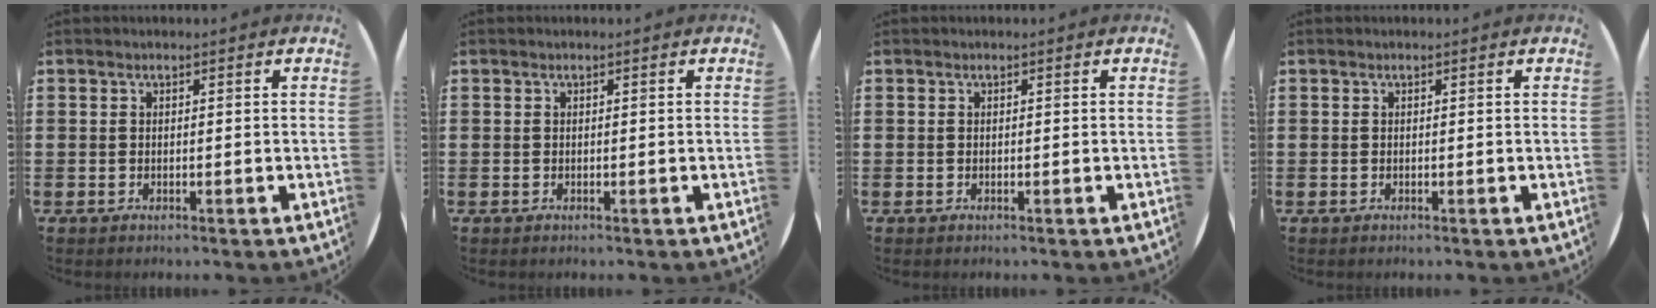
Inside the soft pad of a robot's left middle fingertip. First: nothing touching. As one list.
[{"total": 0.0}, {"total": 0.0}, {"total": 0.0}]